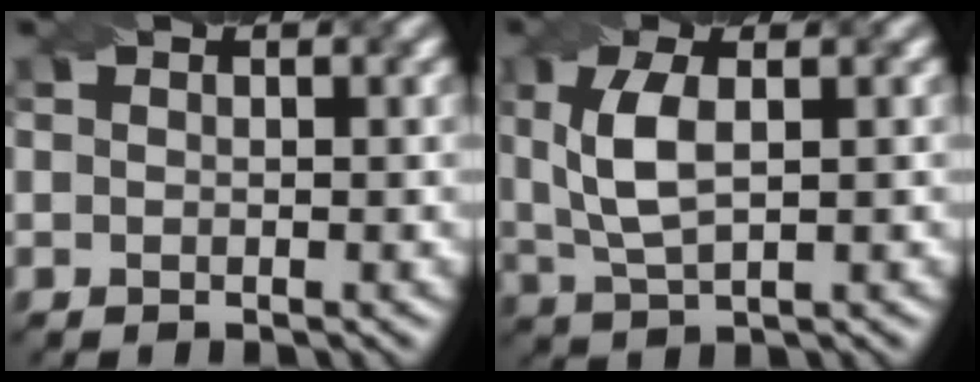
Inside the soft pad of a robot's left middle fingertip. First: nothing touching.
{"total": 4.5, "force": [0.9, 1.8, 4.1], "torque": [-0.094, 0.004, 0.021]}